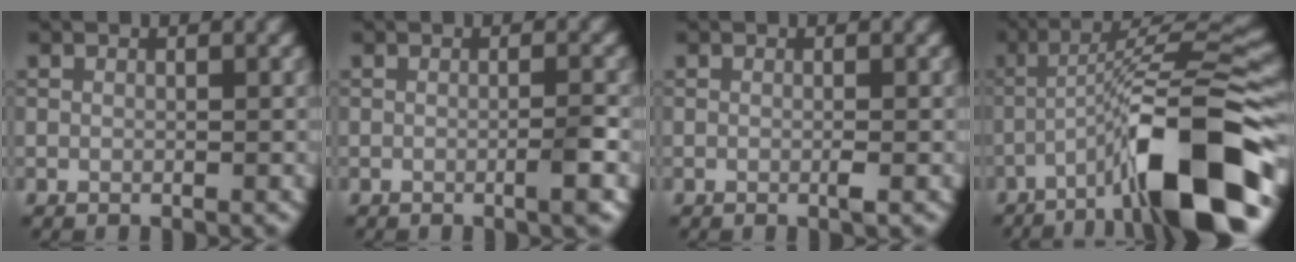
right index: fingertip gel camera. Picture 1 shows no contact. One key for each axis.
{"total": 1.8, "fx": -0.5, "fy": 0.1, "fz": 1.7, "tx": -0.025, "ty": 0.003, "tz": -0.013}
{"total": 0.7, "fx": -0.2, "fy": 0.0, "fz": 0.6, "tx": -0.013, "ty": -0.001, "tz": -0.004}
{"total": 13.1, "fx": -6.7, "fy": 2.4, "fz": 10.9, "tx": -0.162, "ty": 0.023, "tz": -0.107}